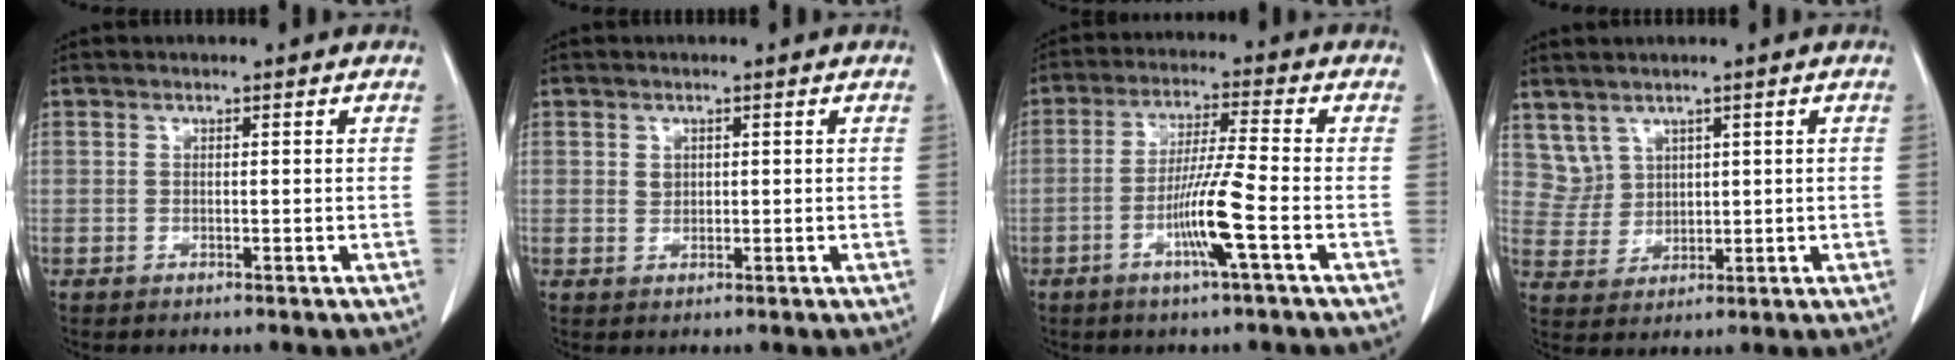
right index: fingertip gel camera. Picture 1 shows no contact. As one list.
[{"total": 1.1, "force": [0.4, 1.0, 0.4], "torque": [-0.006, -0.001, 0.006]}, {"total": 8.1, "force": [-2.9, -0.8, 7.6], "torque": [-0.145, -0.006, -0.056]}, {"total": 4.3, "force": [3.0, 3.1, 0.0], "torque": [0.001, 0.010, 0.071]}]